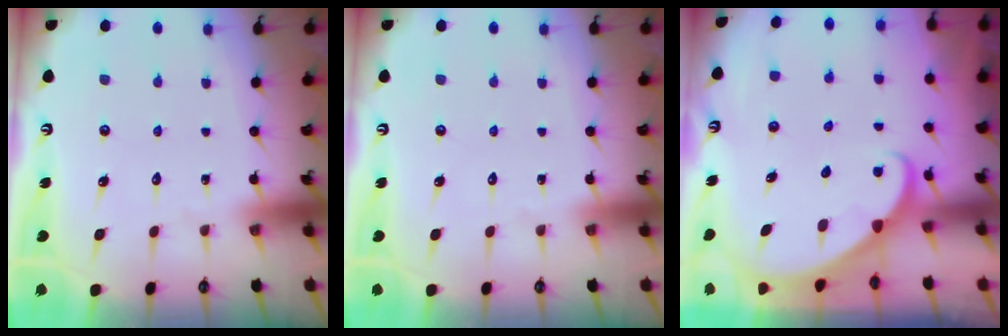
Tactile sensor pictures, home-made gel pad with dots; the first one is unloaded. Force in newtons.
{"total": 0.0}
{"total": 2.6, "press": 2.6, "slide": 0.4}